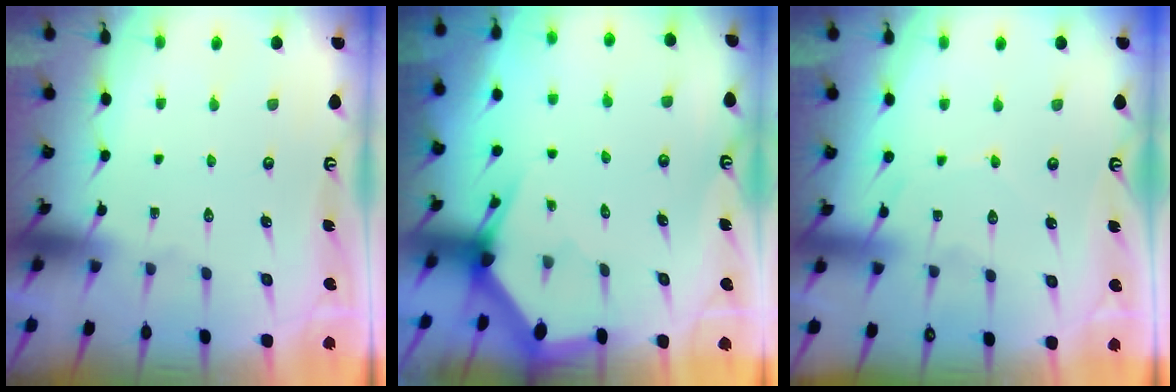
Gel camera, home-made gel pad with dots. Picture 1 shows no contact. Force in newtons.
{"total": 2.9, "press": 2.9, "slide": 0.1}
{"total": 5.3, "press": 5.2, "slide": 0.5}